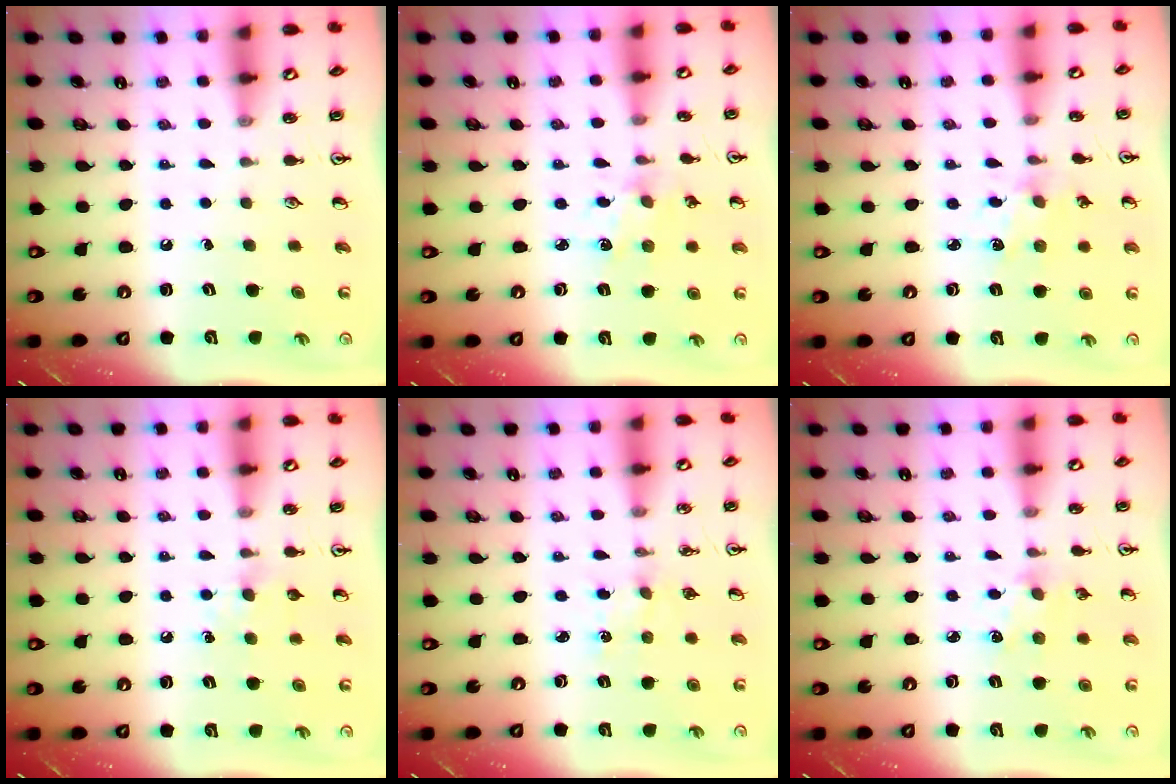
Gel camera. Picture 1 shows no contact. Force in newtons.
{"total": 2.1, "press": 2.1, "slide": 0.4}
{"total": 2.1, "press": 2.1, "slide": 0.4}
{"total": 4.9, "press": 4.8, "slide": 0.7}
{"total": 1.5, "press": 1.5, "slide": 0.2}
{"total": 4.9, "press": 4.9, "slide": 0.7}